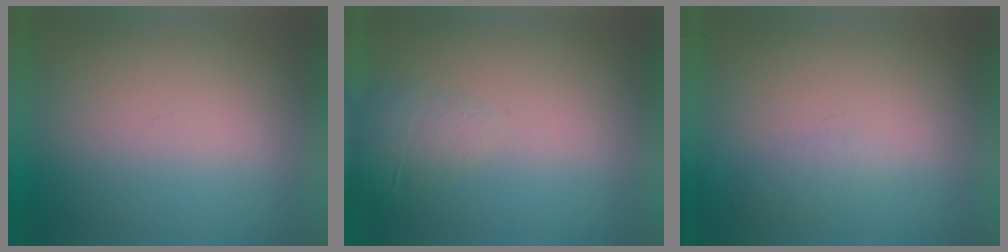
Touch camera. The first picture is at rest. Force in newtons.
{"total": 2.1}
{"total": 1.3}